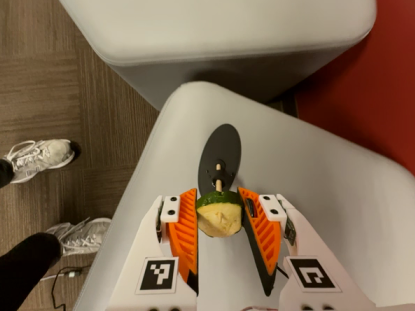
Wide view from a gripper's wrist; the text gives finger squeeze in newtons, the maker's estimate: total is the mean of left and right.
{"total": 11.6, "left": 11.9, "right": 11.3}